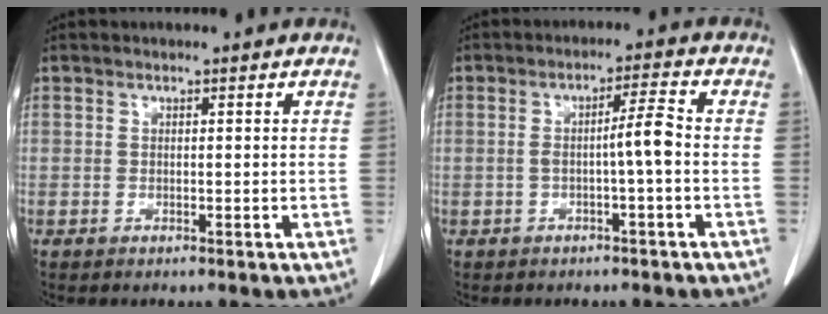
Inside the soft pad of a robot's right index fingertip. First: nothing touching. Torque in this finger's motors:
{"motor_torque": [0.13, 0.08, 0.11, 0.02]}